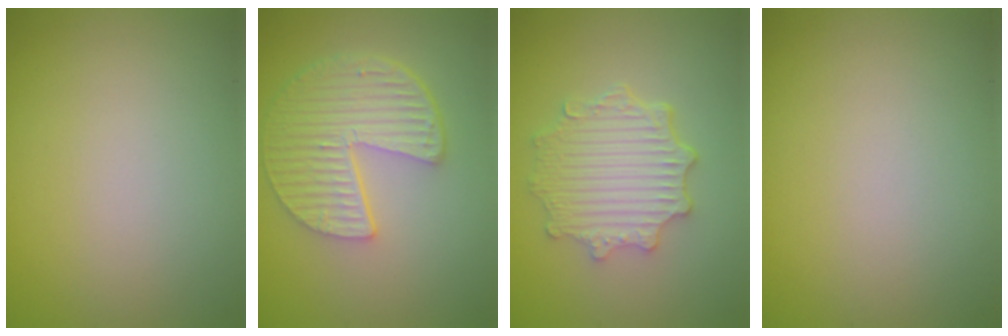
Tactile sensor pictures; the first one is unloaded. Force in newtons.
{"total": 5.8, "press": 4.2, "slide": 4.0}
{"total": 4.8, "press": 3.8, "slide": 2.8}
{"total": 0.0}